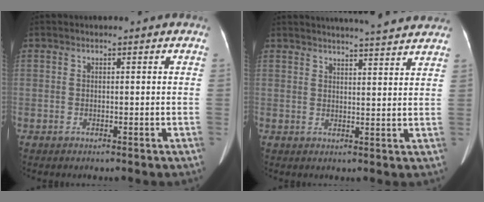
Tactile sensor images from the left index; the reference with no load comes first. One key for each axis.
{"total": 12.5, "fx": 11.6, "fy": 0.5, "fz": 4.6, "tx": -0.064, "ty": 0.008, "tz": 0.134}